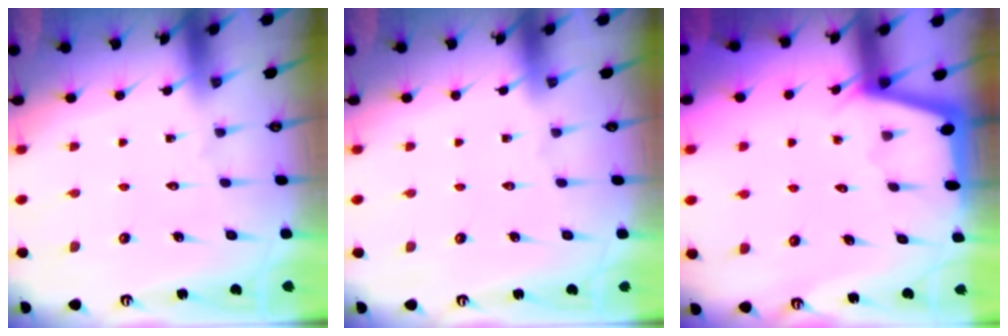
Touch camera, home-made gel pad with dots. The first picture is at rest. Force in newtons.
{"total": 0.0}
{"total": 1.8, "press": 1.8, "slide": 0.4}